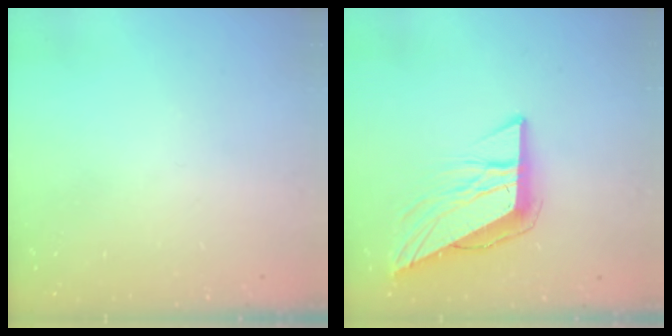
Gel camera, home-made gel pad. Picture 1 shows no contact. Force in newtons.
{"total": 9.9, "press": 9.9, "slide": 0.8}